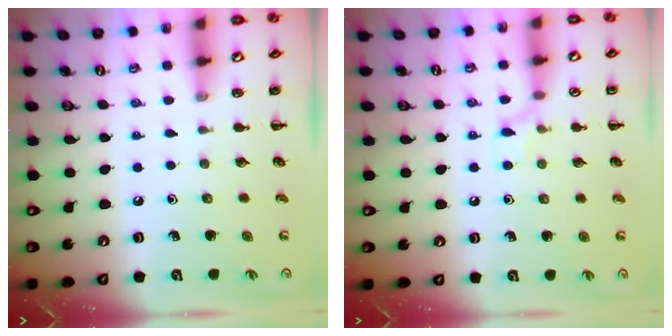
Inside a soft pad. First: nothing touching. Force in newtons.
{"total": 5.8, "press": 5.3, "slide": 2.2}